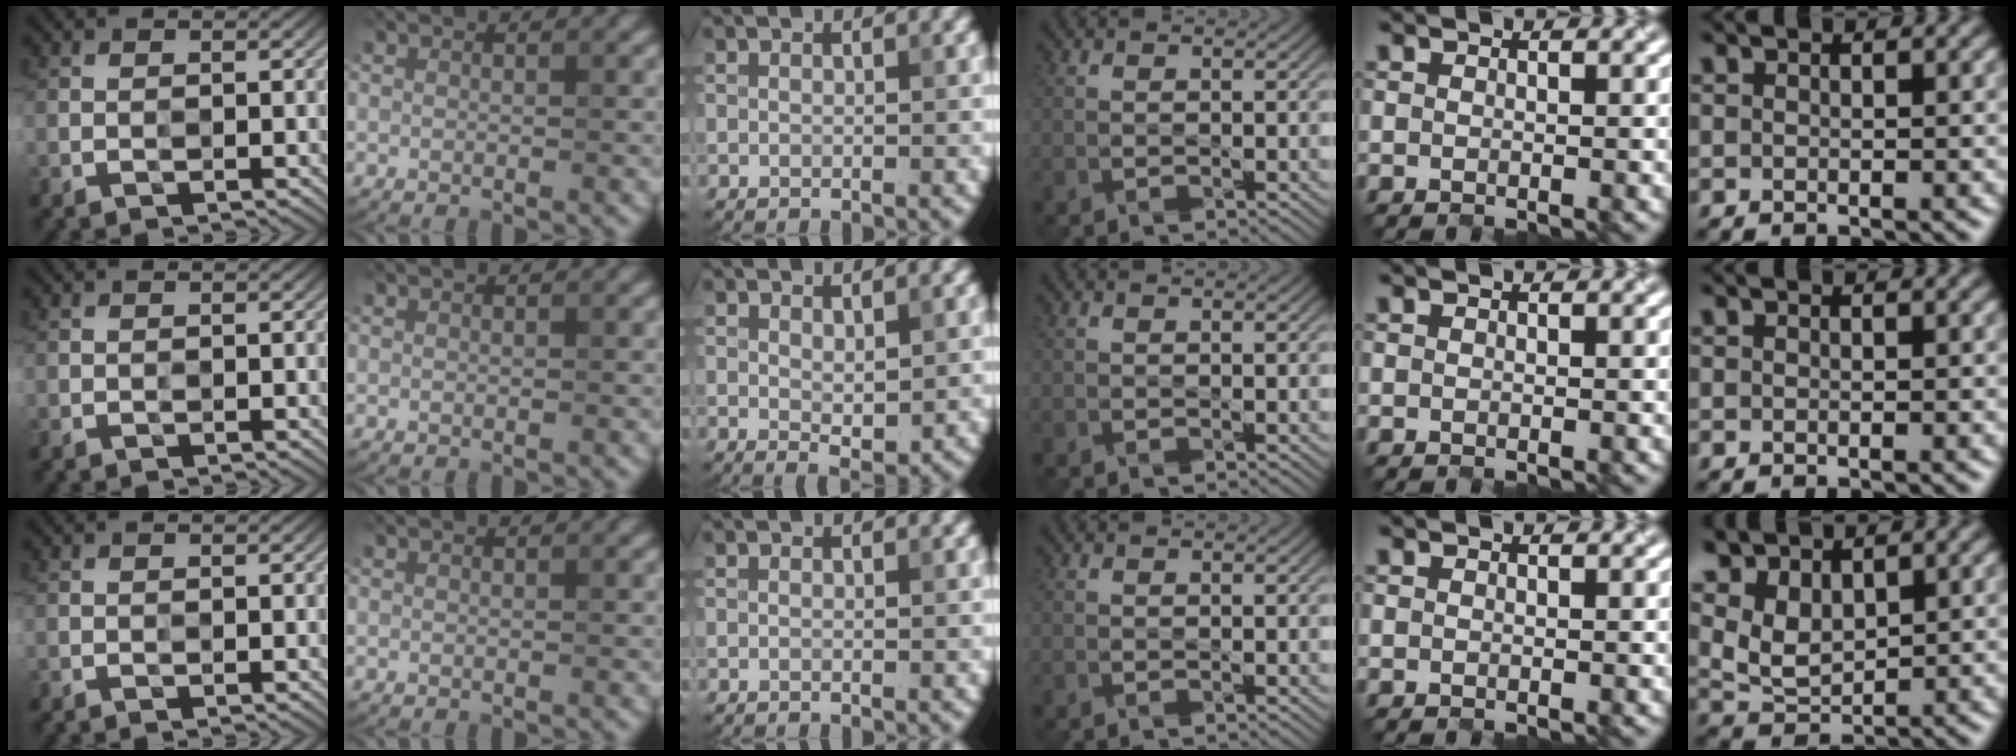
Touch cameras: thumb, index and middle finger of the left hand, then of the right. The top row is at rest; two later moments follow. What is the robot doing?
{"motion": "close", "object": "egg carton"}